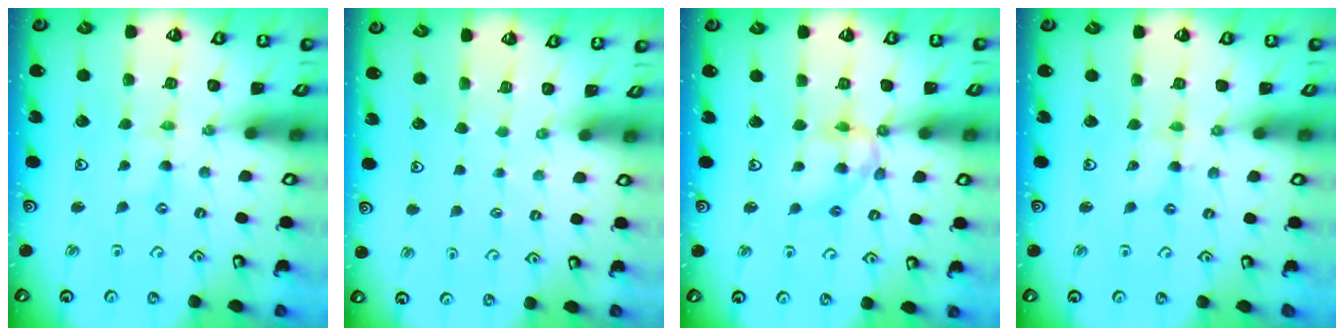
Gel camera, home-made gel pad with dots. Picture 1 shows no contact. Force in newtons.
{"total": 0.6, "press": 0.6, "slide": 0.1}
{"total": 11.1, "press": 11.1, "slide": 0.9}
{"total": 1.9, "press": 1.9, "slide": 0.2}